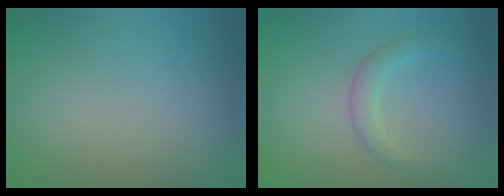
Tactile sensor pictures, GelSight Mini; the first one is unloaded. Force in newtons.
{"total": 1.5, "press": 1.5, "slide": 0.1}